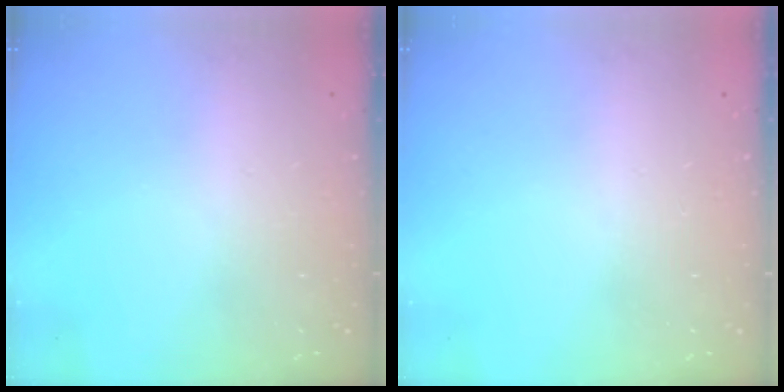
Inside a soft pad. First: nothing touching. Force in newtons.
{"total": 0.0}